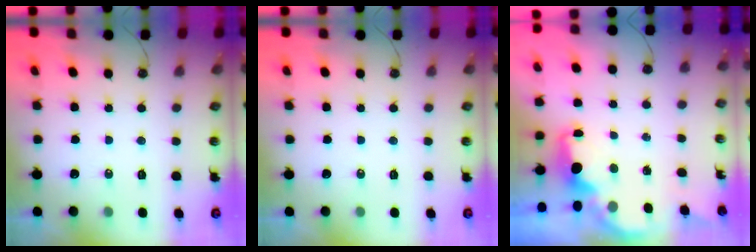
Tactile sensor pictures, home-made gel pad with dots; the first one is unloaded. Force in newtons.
{"total": 0.0}
{"total": 2.3, "press": 2.2, "slide": 0.7}